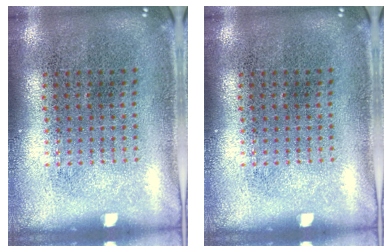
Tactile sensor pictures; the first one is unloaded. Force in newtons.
{"total": 0.0}